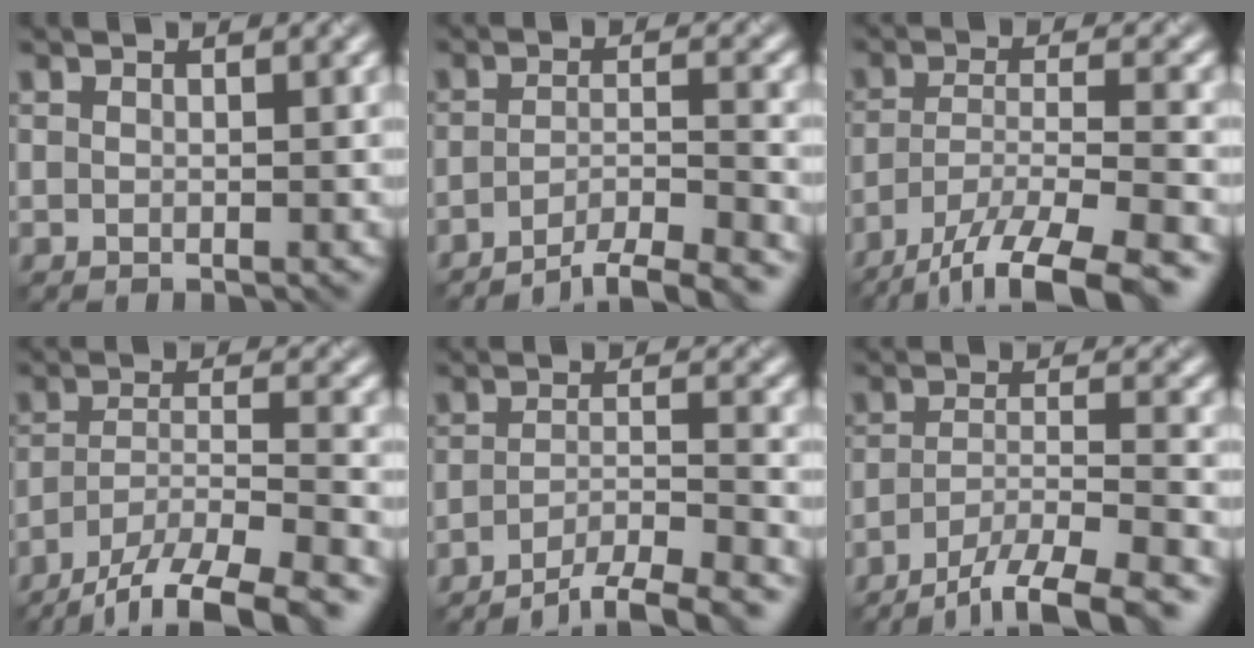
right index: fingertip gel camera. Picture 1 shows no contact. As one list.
[{"total": 6.1, "force": [-5.0, 1.2, 3.3], "torque": [-0.049, 0.001, -0.077]}, {"total": 12.9, "force": [-10.3, 3.7, 6.9], "torque": [-0.119, -0.018, -0.153]}, {"total": 13.7, "force": [-11.5, 3.8, 6.4], "torque": [-0.106, -0.015, -0.169]}, {"total": 7.1, "force": [-5.8, 1.5, 3.8], "torque": [-0.057, -0.007, -0.086]}, {"total": 11.6, "force": [-9.4, 3.1, 6.0], "torque": [-0.093, -0.013, -0.136]}]